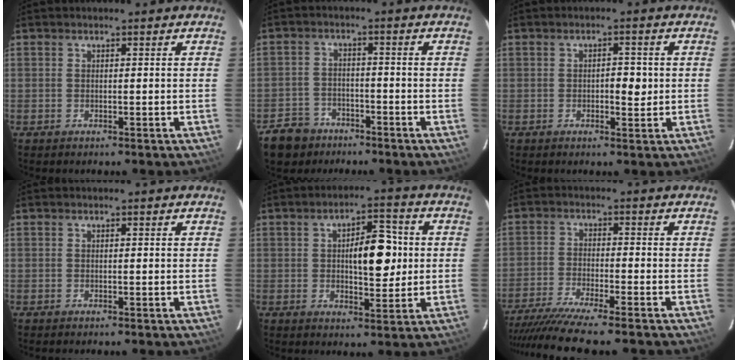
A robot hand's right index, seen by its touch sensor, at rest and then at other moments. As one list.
[{"total": 6.2, "force": [-4.4, 4.3, 0.6], "torque": [-0.018, 0.003, -0.076]}, {"total": 2.9, "force": [-0.1, 1.2, 2.6], "torque": [-0.037, 0.002, -0.001]}, {"total": 0.0}, {"total": 8.8, "force": [0.8, 3.3, 8.1], "torque": [-0.122, 0.012, 0.016]}, {"total": 14.1, "force": [-12.3, -0.8, 6.9], "torque": [-0.099, -0.031, -0.194]}]